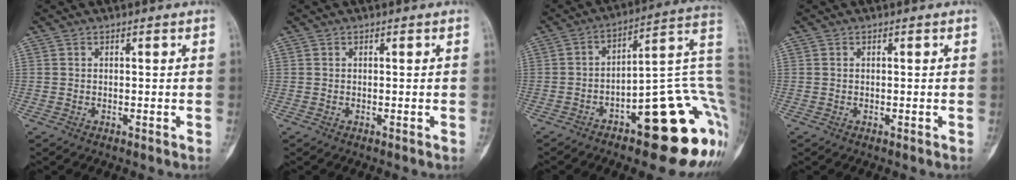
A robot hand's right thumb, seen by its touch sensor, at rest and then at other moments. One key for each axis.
{"total": 0.0}
{"total": 23.3, "fx": -6.8, "fy": 8.0, "fz": 20.8, "tx": -0.197, "ty": 0.053, "tz": -0.081}
{"total": 0.0}